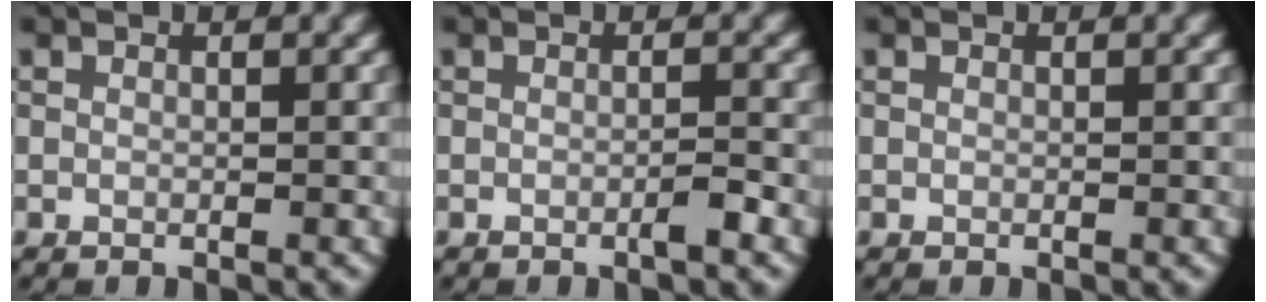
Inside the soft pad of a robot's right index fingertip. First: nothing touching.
{"total": 1.2, "force": [-0.6, 0.0, 1.0], "torque": [-0.016, 0.003, -0.013]}
{"total": 0.0}